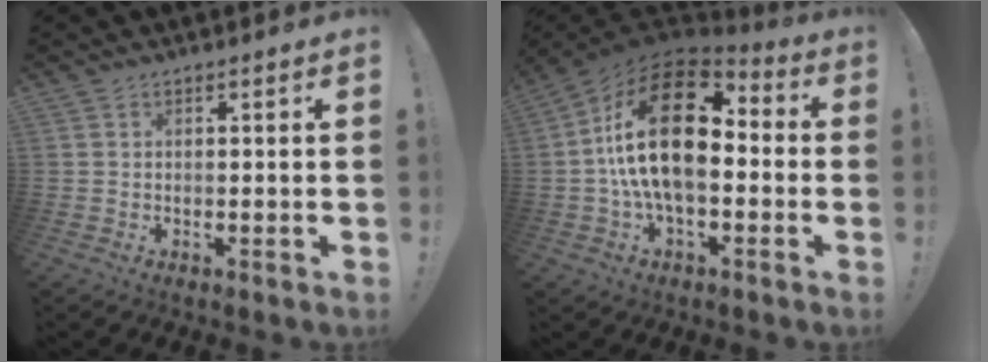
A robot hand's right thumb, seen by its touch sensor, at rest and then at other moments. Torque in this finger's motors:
{"motor_torque": [0.47, 2.06, 1.71, -1.06, 0.62]}